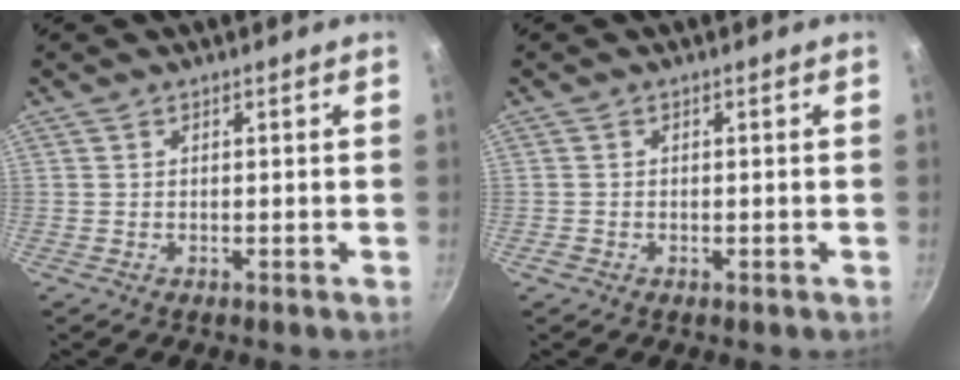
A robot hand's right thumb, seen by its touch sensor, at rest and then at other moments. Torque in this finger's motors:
{"motor_torque": [-0.28, 0.00, -0.24, 0.07, -0.02]}